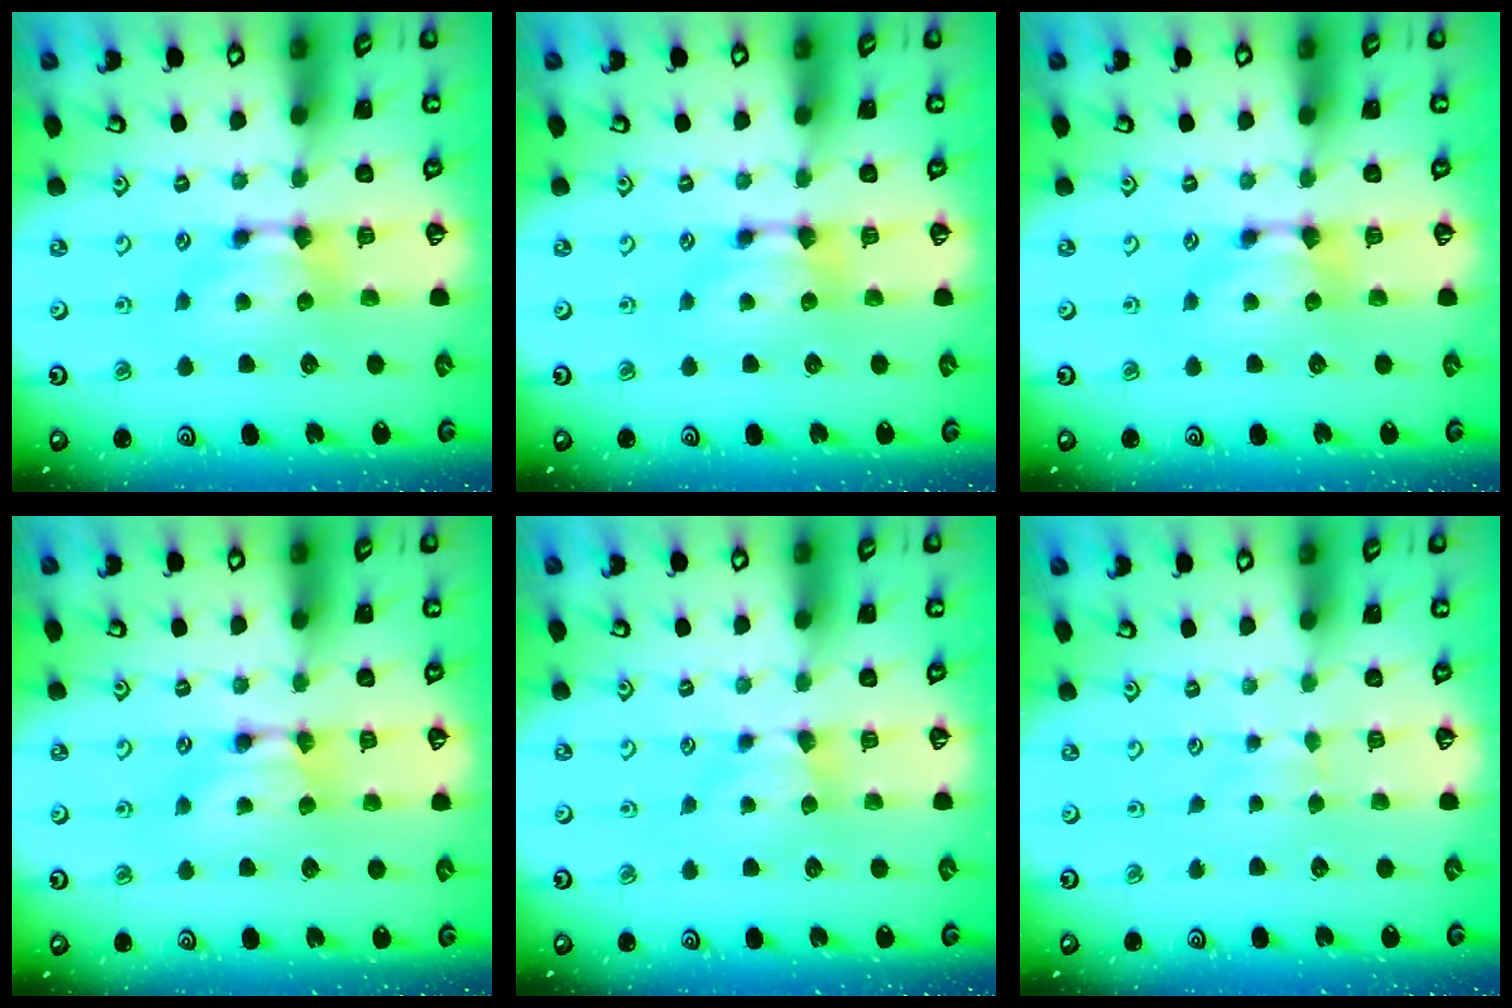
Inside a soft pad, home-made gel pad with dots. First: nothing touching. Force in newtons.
{"total": 0.0}
{"total": 0.0}
{"total": 1.5, "press": 1.5, "slide": 0.2}
{"total": 1.8, "press": 1.7, "slide": 0.5}
{"total": 2.9, "press": 2.8, "slide": 0.4}